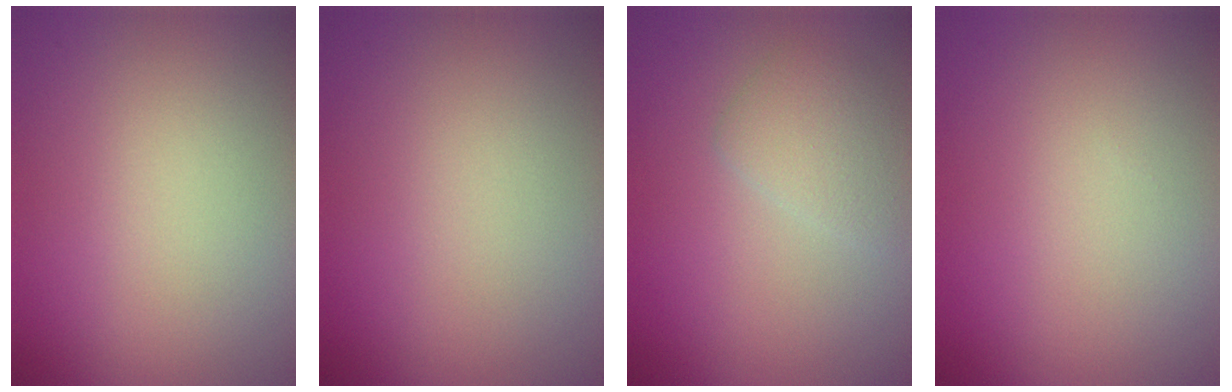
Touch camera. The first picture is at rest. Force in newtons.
{"total": 0.0}
{"total": 2.2, "press": 2.2, "slide": 0.0}
{"total": 0.0}